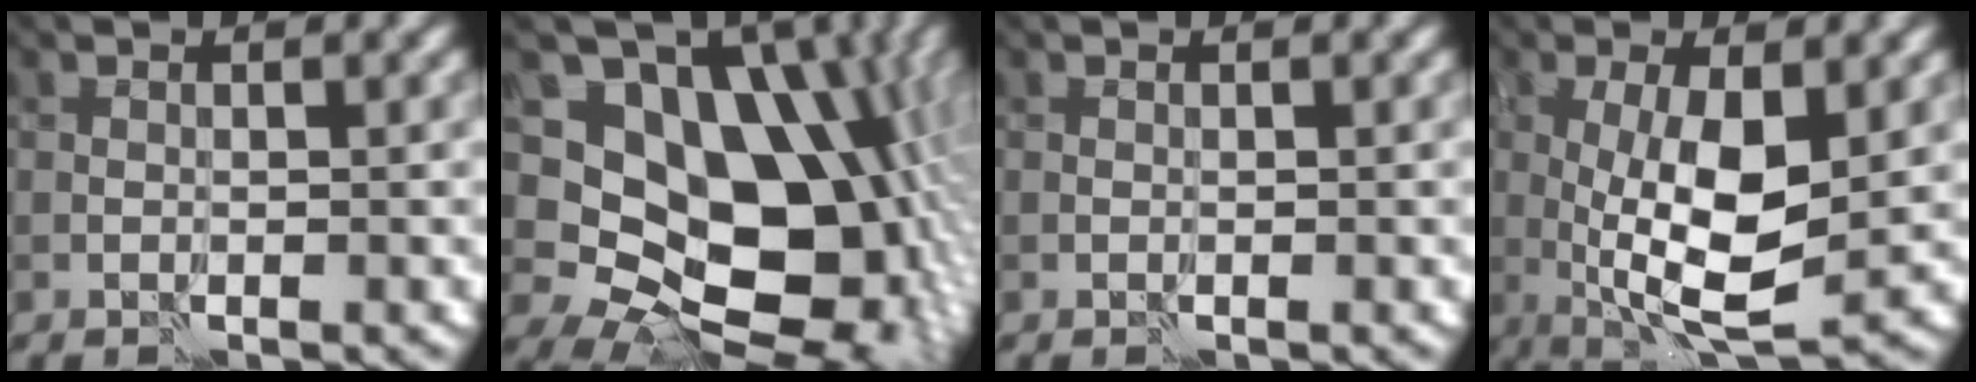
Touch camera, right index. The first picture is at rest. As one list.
[{"total": 15.1, "force": [0.9, 11.3, 9.9], "torque": [-0.127, -0.010, 0.019]}, {"total": 0.0}, {"total": 8.2, "force": [0.1, 2.8, 7.7], "torque": [-0.143, -0.009, 0.004]}]